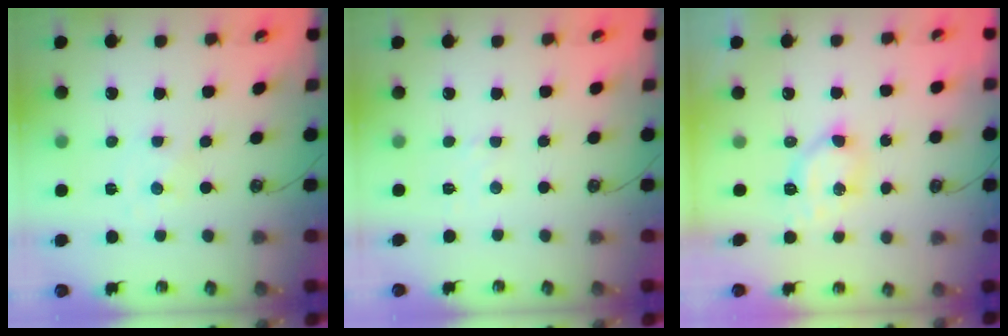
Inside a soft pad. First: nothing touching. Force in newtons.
{"total": 1.9, "press": 1.9, "slide": 0.3}
{"total": 6.1, "press": 6.0, "slide": 0.7}